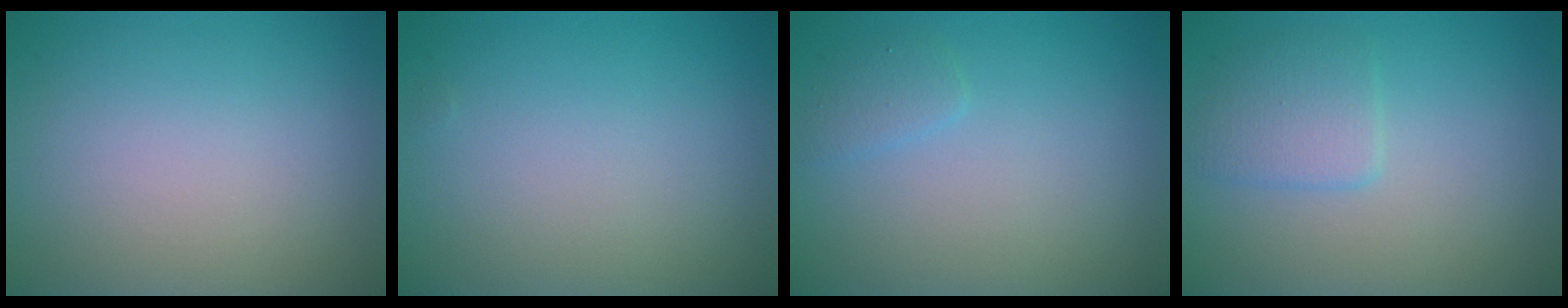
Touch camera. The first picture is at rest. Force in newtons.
{"total": 0.0}
{"total": 1.1, "press": 1.1, "slide": 0.1}
{"total": 2.4, "press": 2.4, "slide": 0.2}